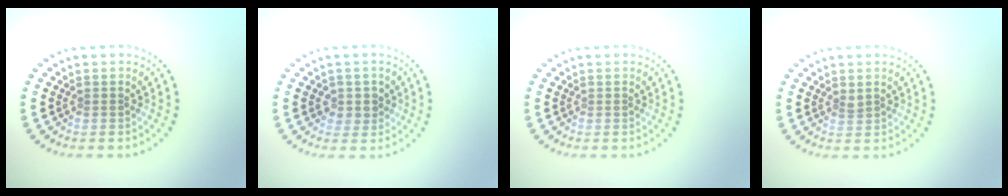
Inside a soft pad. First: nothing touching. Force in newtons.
{"total": 1.8, "press": 1.5, "slide": 0.9}
{"total": 0.0}
{"total": 0.7, "press": 0.5, "slide": 0.5}